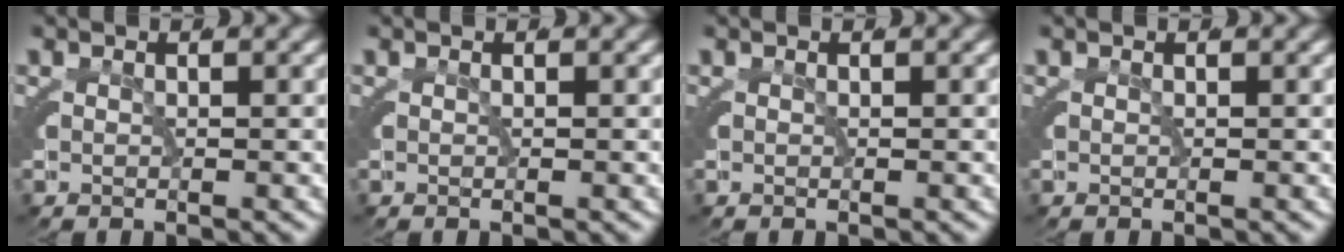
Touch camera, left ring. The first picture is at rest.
{"total": 0.0}
{"total": 0.0}
{"total": 0.0}